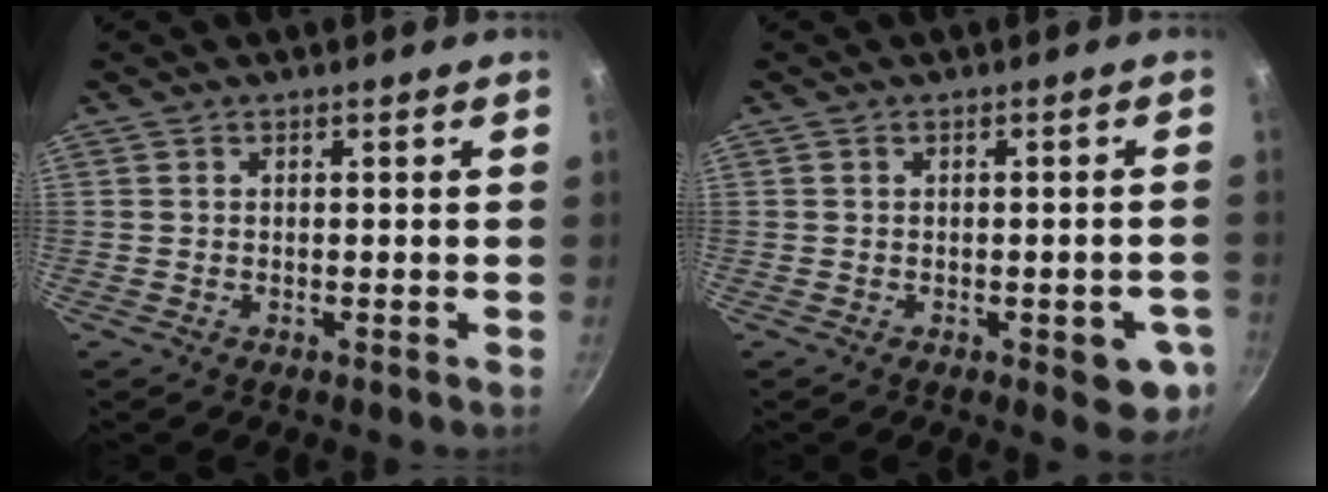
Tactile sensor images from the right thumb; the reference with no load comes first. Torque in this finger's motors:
{"motor_torque": [1.36, 0.77, 0.43, -0.49, 0.20]}